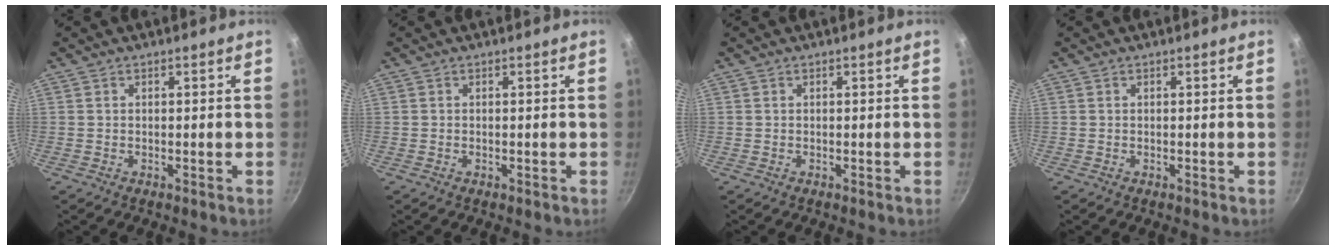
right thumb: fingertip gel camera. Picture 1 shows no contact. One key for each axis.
{"total": 0.0}
{"total": 0.0}
{"total": 0.0}